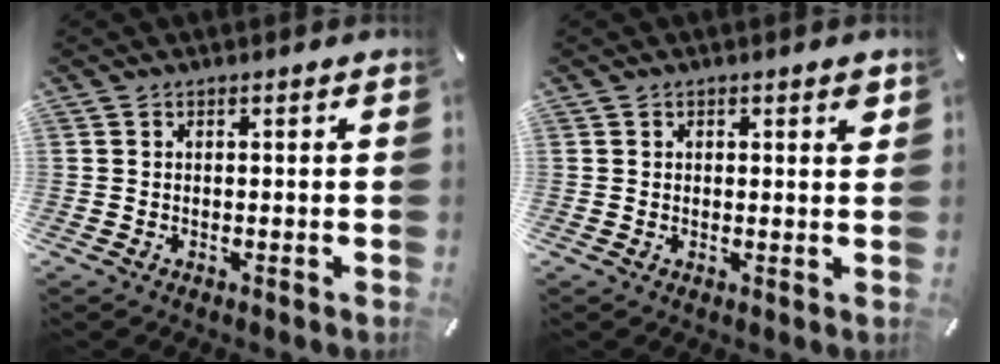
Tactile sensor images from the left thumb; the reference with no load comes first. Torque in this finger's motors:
{"motor_torque": [0.14, -0.28, 0.10, 0.11, 0.00]}